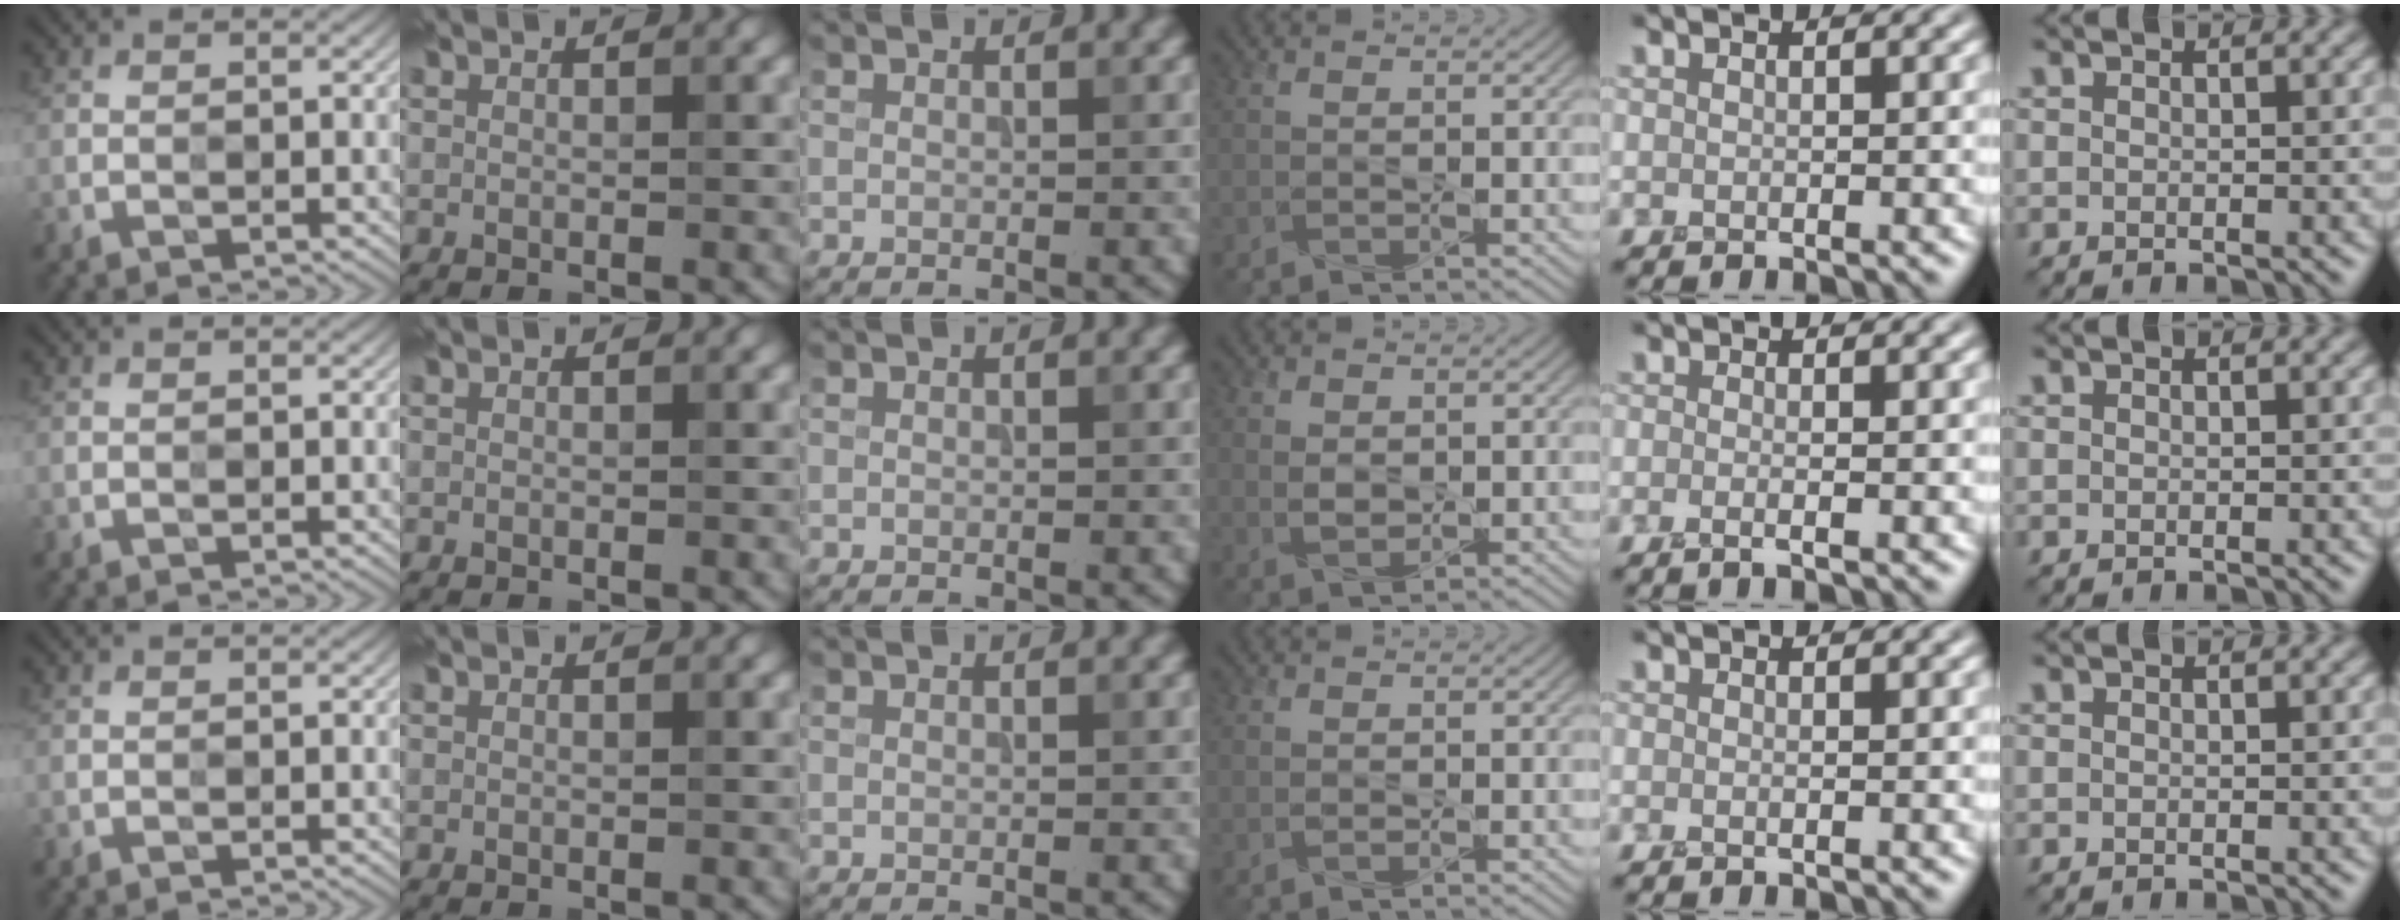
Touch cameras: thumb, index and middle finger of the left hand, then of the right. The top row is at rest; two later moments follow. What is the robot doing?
{"motion": "squeeze", "object": "foam earplug"}